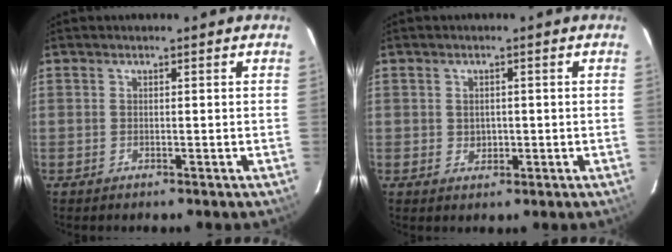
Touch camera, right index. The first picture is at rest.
{"total": 2.1, "force": [0.0, 1.9, 0.8], "torque": [-0.011, 0.001, 0.004]}